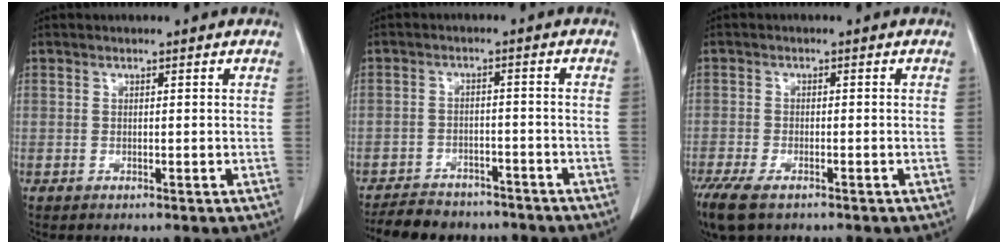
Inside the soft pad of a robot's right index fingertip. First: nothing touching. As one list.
[{"total": 10.7, "force": [-9.4, 4.0, 3.1], "torque": [-0.049, 0.001, -0.130]}, {"total": 8.4, "force": [-6.0, 3.1, 5.1], "torque": [-0.102, -0.019, -0.098]}]